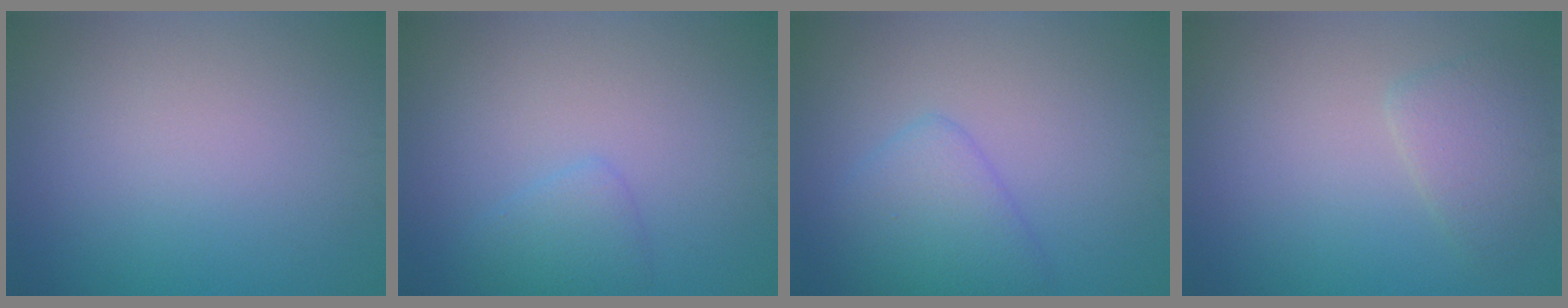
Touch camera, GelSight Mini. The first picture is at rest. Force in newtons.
{"total": 1.8, "press": 1.8, "slide": 0.2}
{"total": 3.9, "press": 3.9, "slide": 0.0}
{"total": 2.5, "press": 2.5, "slide": 0.2}